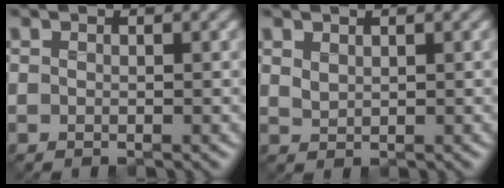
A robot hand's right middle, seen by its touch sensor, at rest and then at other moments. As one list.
[{"total": 1.0, "force": [0.7, 0.4, 0.5], "torque": [-0.017, 0.000, 0.017]}]